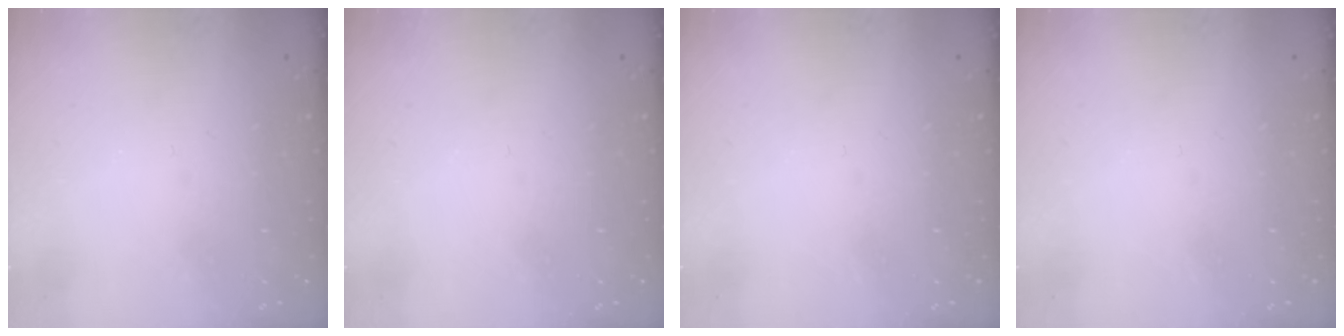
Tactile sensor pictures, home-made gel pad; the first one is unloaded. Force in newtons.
{"total": 0.0}
{"total": 0.0}
{"total": 0.0}